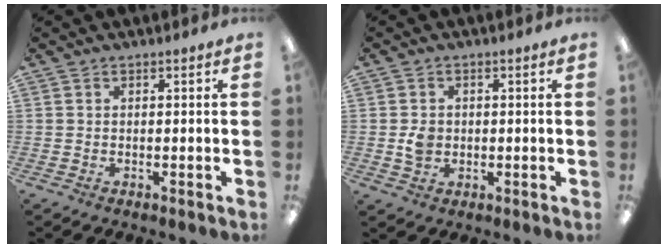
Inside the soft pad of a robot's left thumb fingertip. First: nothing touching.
{"total": 3.5, "force": [0.0, 2.9, 1.9], "torque": [-0.019, -0.001, -0.004]}